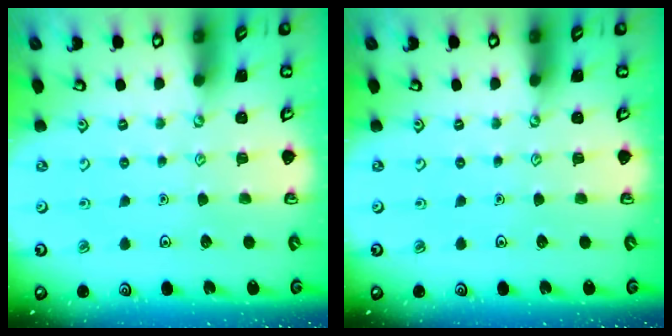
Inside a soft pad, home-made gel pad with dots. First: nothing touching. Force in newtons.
{"total": 0.0}